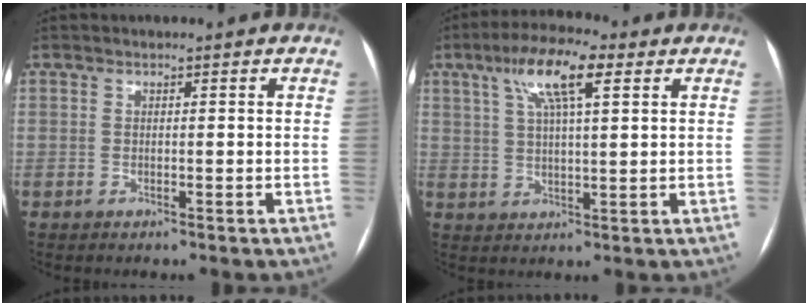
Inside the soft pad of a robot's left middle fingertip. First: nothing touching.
{"total": 9.6, "force": [4.5, 1.9, 8.2], "torque": [-0.155, 0.023, 0.077]}